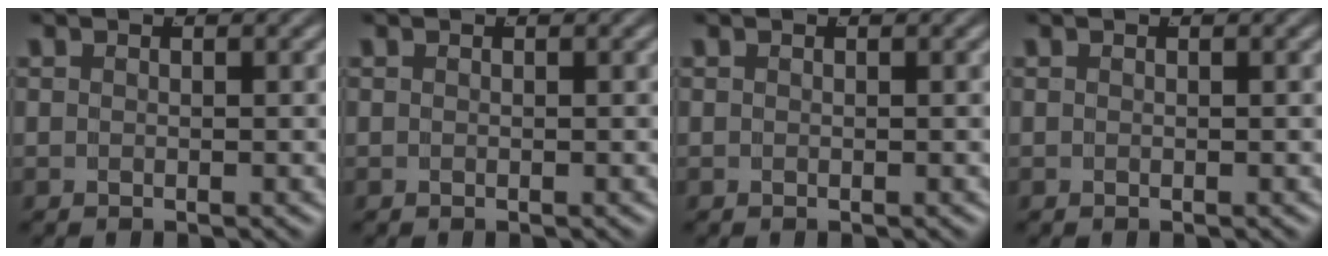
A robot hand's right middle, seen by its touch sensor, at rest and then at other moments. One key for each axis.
{"total": 0.0}
{"total": 0.0}
{"total": 0.0}